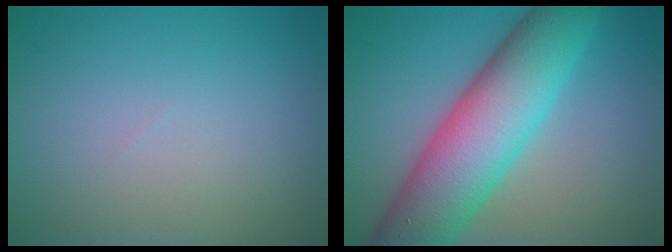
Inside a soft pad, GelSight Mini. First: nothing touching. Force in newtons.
{"total": 10.7, "press": 10.7, "slide": 0.2}